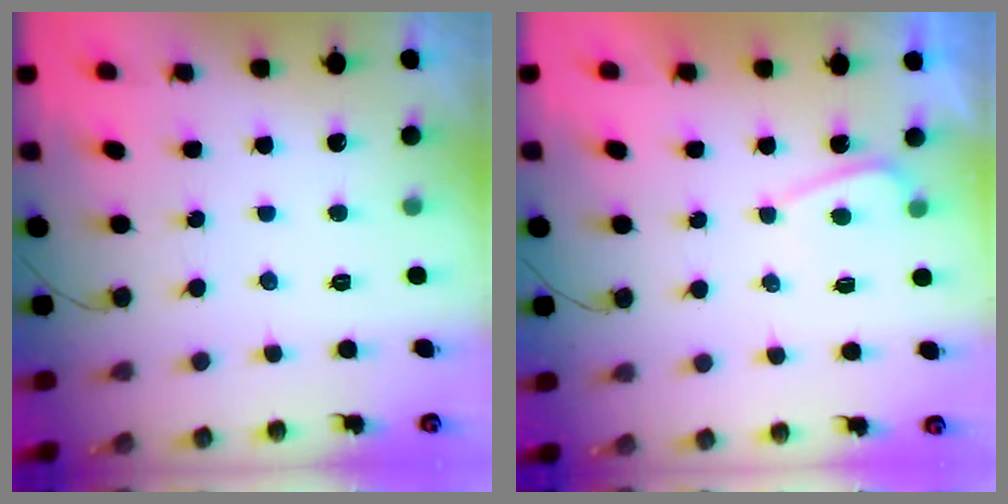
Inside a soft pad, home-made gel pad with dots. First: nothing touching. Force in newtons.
{"total": 1.6, "press": 1.4, "slide": 0.6}